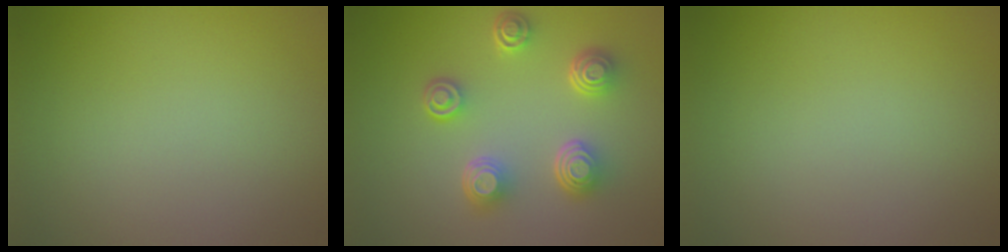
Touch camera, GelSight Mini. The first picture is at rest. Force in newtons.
{"total": 4.9, "press": 3.6, "slide": 3.4}
{"total": 0.0}